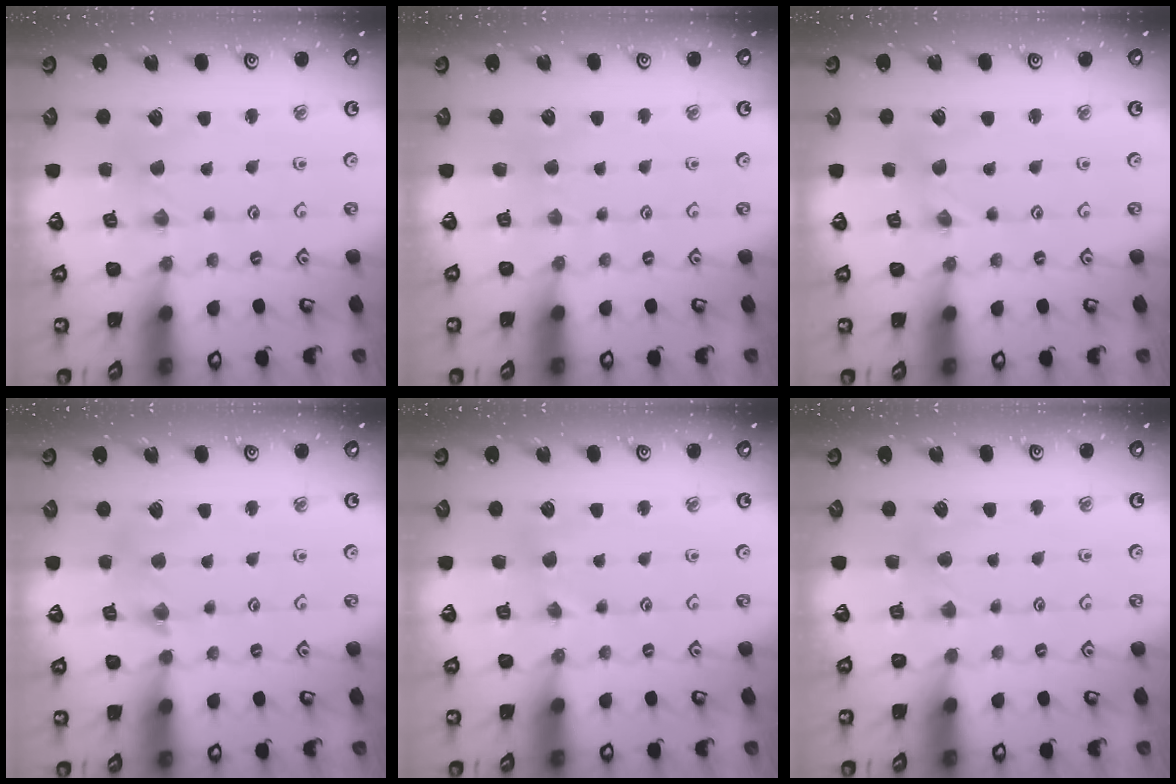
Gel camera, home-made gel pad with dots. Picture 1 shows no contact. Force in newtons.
{"total": 2.1, "press": 2.1, "slide": 0.4}
{"total": 0.0}
{"total": 5.7, "press": 5.7, "slide": 0.6}
{"total": 2.1, "press": 2.0, "slide": 0.3}
{"total": 4.1, "press": 4.1, "slide": 0.6}